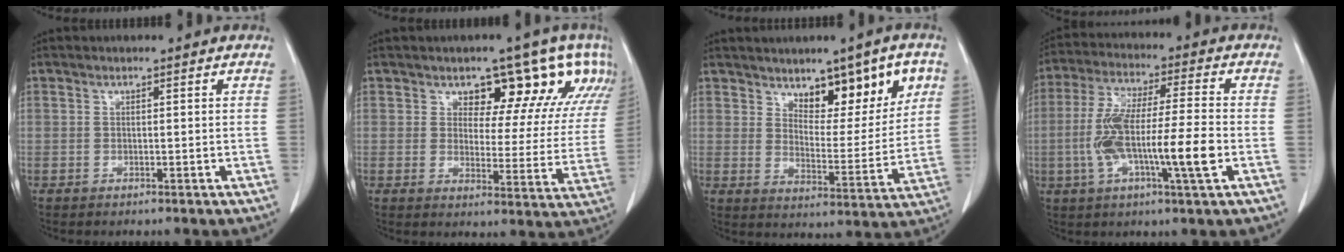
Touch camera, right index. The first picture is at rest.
{"total": 14.3, "force": [9.8, 7.4, 7.4], "torque": [-0.057, -0.002, 0.099]}
{"total": 10.9, "force": [5.8, 4.3, 8.2], "torque": [-0.105, 0.002, 0.096]}
{"total": 13.7, "force": [-3.1, 1.0, 13.3], "torque": [-0.258, -0.001, -0.057]}